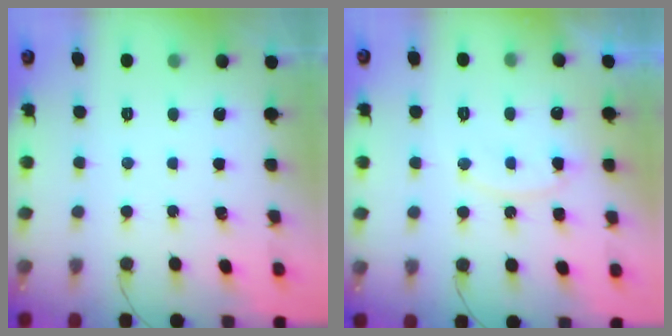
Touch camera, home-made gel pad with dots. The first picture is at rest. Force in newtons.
{"total": 11.3, "press": 11.3, "slide": 0.9}